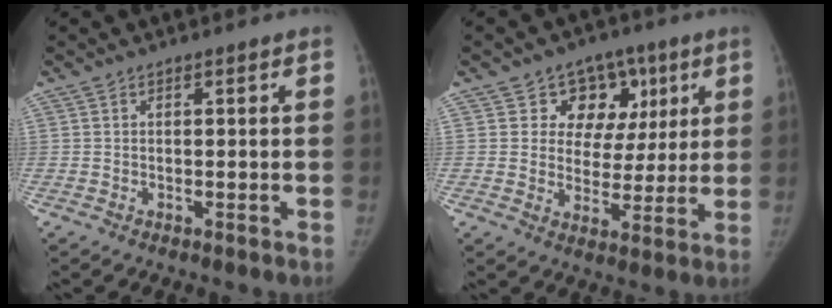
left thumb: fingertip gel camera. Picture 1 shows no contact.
{"total": 10.6, "force": [4.8, 8.8, 3.4], "torque": [0.006, -0.007, 0.070]}